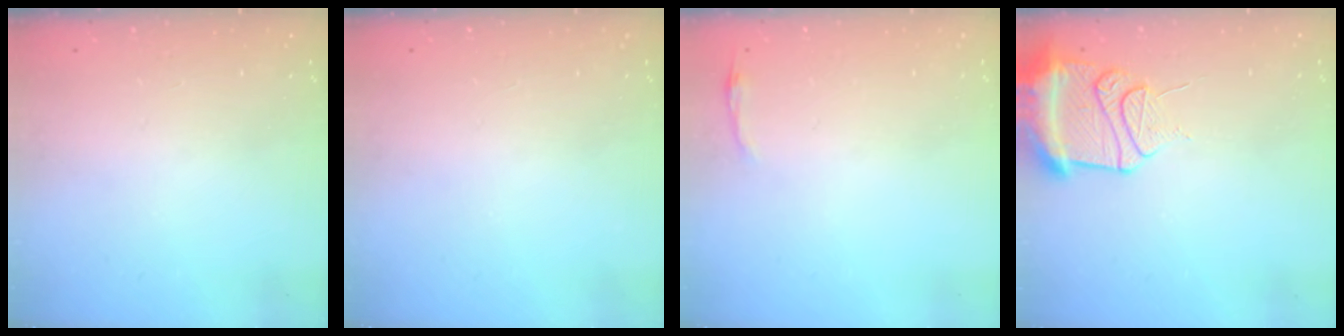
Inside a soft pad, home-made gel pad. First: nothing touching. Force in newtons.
{"total": 0.0}
{"total": 2.8, "press": 2.8, "slide": 0.6}
{"total": 12.9, "press": 12.8, "slide": 1.5}